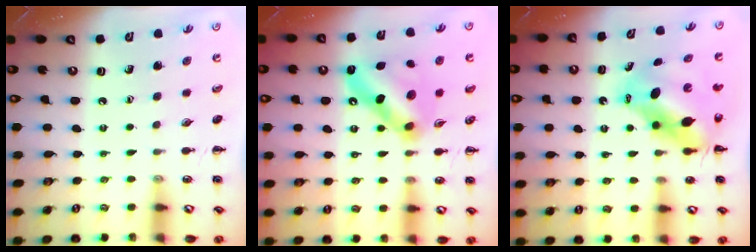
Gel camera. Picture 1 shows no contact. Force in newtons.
{"total": 12.1, "press": 12.1, "slide": 0.3}
{"total": 9.9, "press": 9.6, "slide": 2.6}